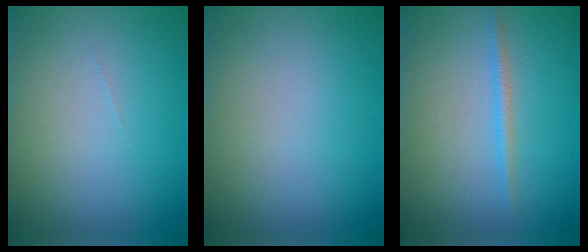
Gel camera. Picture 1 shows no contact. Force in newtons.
{"total": 0.0}
{"total": 1.2, "press": 1.2, "slide": 0.1}